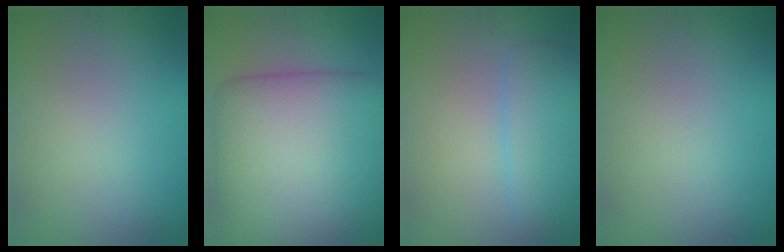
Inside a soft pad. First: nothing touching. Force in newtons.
{"total": 12.5, "press": 12.5, "slide": 0.4}
{"total": 3.3, "press": 3.3, "slide": 0.1}
{"total": 0.0}